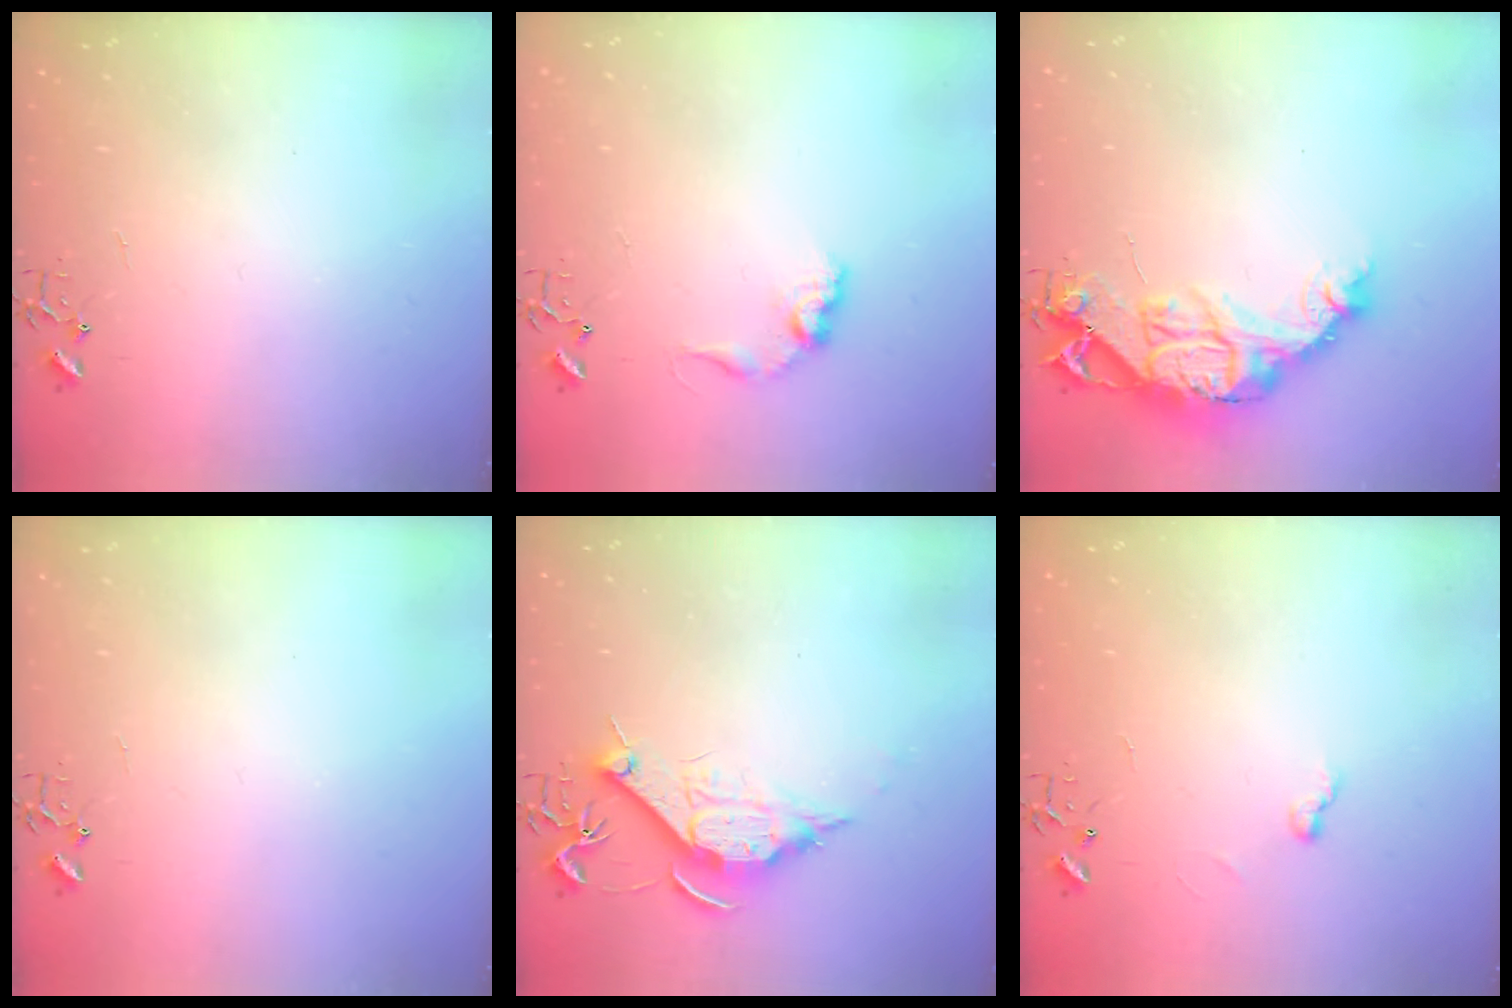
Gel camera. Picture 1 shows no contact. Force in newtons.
{"total": 10.0, "press": 10.0, "slide": 0.2}
{"total": 15.7, "press": 15.6, "slide": 1.6}
{"total": 0.0}
{"total": 10.6, "press": 10.6, "slide": 0.1}
{"total": 5.1, "press": 5.1, "slide": 0.5}